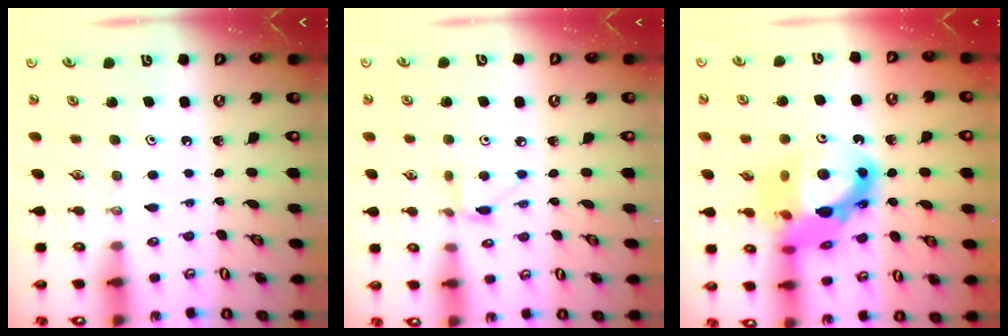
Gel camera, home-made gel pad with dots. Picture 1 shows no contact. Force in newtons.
{"total": 4.2, "press": 4.1, "slide": 0.6}
{"total": 16.5, "press": 16.4, "slide": 1.6}